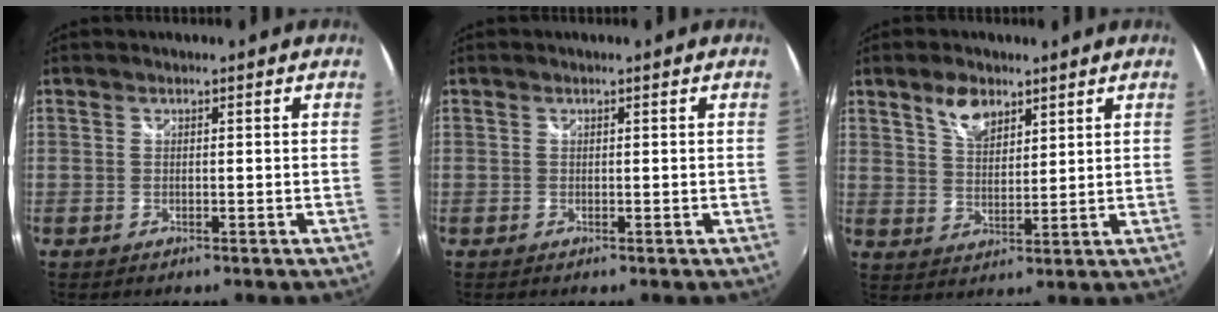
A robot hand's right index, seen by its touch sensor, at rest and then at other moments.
{"total": 0.0}
{"total": 6.1, "force": [4.0, 3.1, 3.5], "torque": [-0.059, 0.007, 0.074]}